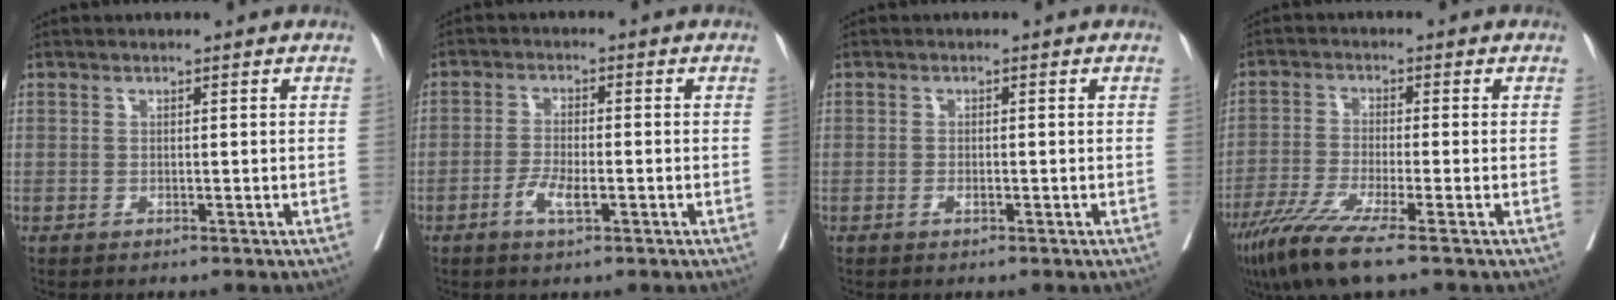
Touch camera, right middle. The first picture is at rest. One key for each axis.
{"total": 4.0, "fx": -1.8, "fy": 1.0, "fz": 3.4, "tx": -0.065, "ty": 0.001, "tz": -0.032}
{"total": 0.8, "fx": -0.4, "fy": 0.2, "fz": 0.7, "tx": -0.013, "ty": 0.001, "tz": -0.006}
{"total": 8.4, "fx": -5.8, "fy": -0.4, "fz": 6.1, "tx": -0.113, "ty": -0.025, "tz": -0.107}